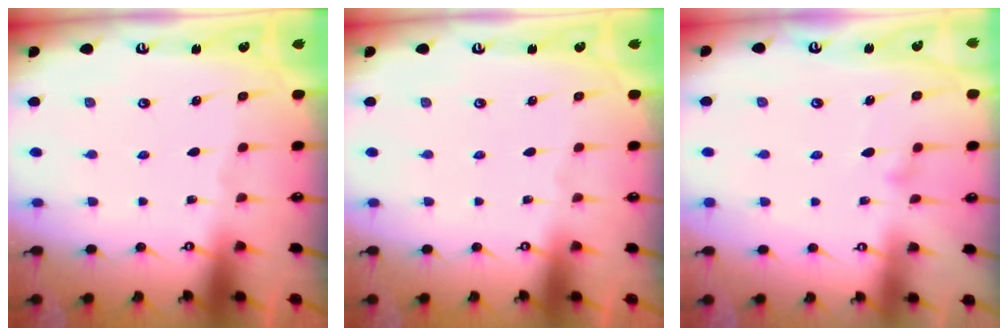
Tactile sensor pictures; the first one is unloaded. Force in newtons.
{"total": 0.0}
{"total": 7.9, "press": 7.9, "slide": 0.4}